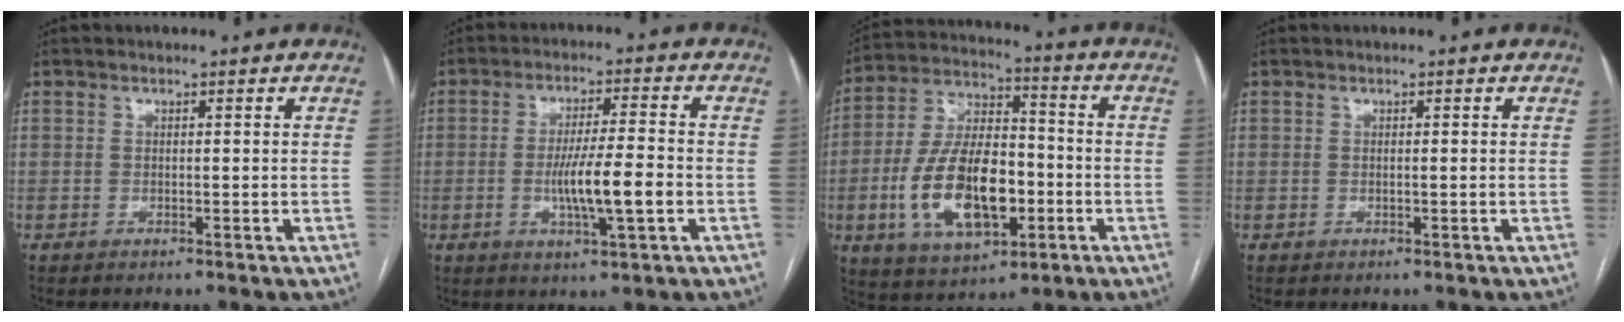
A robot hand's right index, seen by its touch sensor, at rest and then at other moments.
{"total": 8.7, "force": [-2.0, 0.5, 8.5], "torque": [-0.155, -0.006, -0.035]}
{"total": 16.7, "force": [-4.2, 7.7, 14.2], "torque": [-0.284, 0.010, -0.065]}
{"total": 0.0}